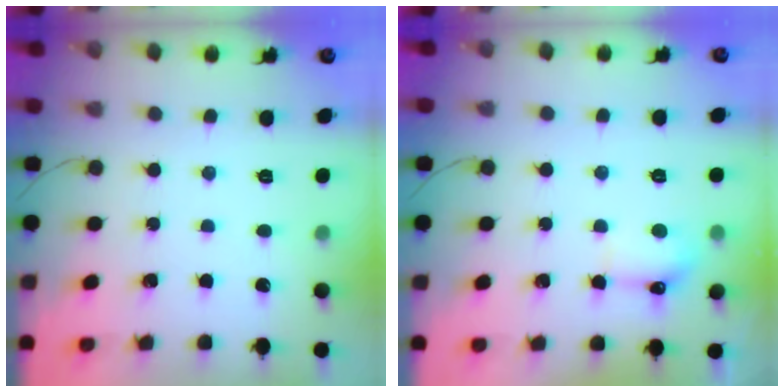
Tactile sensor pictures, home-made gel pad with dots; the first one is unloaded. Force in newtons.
{"total": 5.5, "press": 5.5, "slide": 0.9}